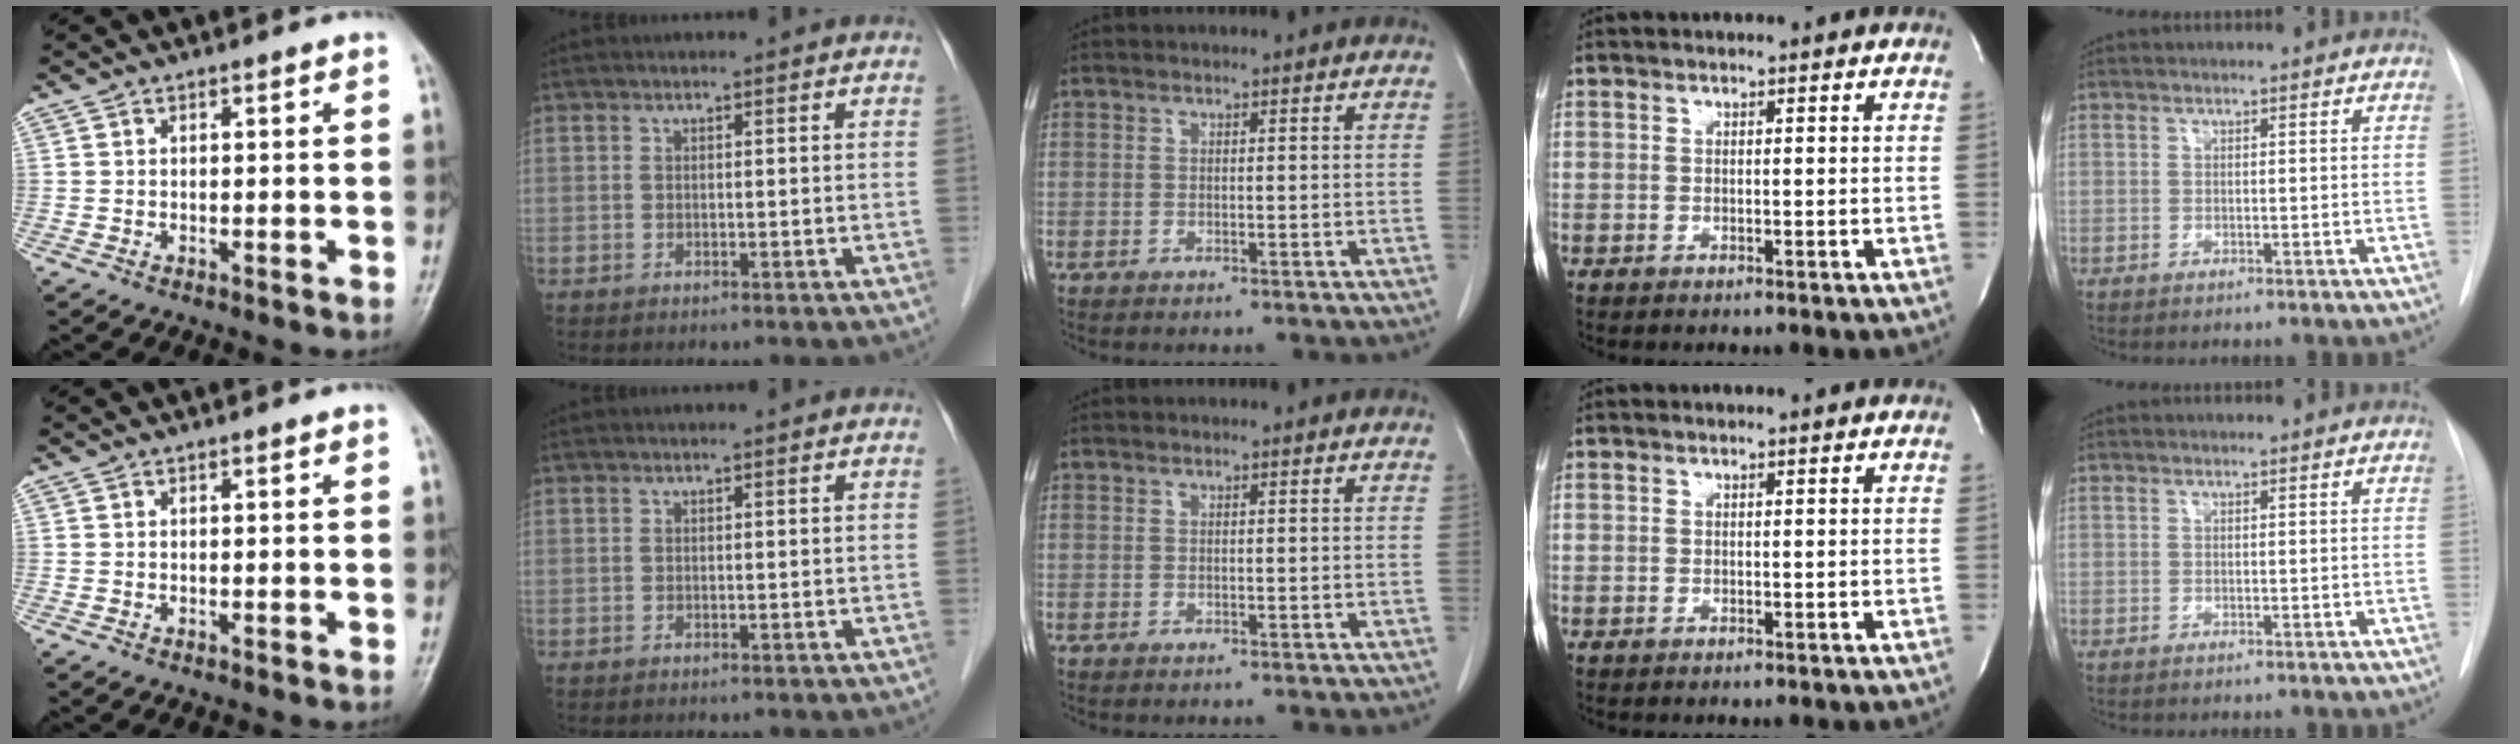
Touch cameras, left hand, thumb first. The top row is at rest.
{}